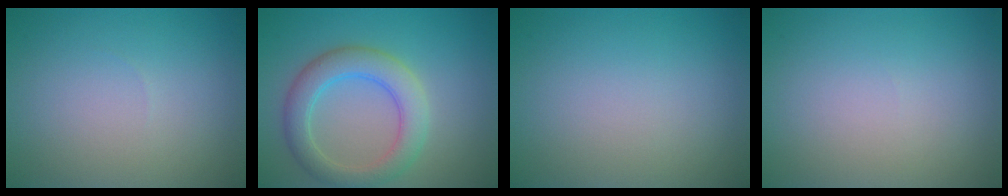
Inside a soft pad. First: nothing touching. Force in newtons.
{"total": 4.7, "press": 4.7, "slide": 0.4}
{"total": 0.0}
{"total": 0.0}